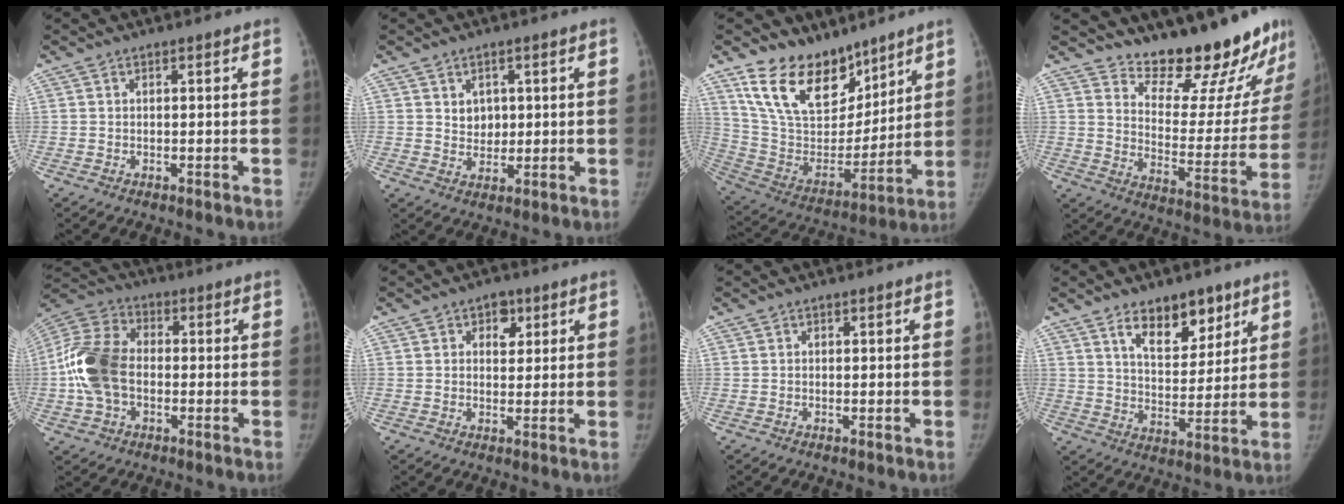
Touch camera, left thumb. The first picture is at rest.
{"total": 4.0, "force": [1.2, 3.3, 1.9], "torque": [-0.005, -0.010, 0.025]}
{"total": 20.2, "force": [14.0, 11.3, 9.2], "torque": [-0.120, -0.074, 0.260]}
{"total": 20.3, "force": [17.7, 5.3, 8.4], "torque": [-0.069, -0.155, 0.244]}
{"total": 14.4, "force": [-1.5, 9.9, 10.4], "torque": [-0.211, 0.031, -0.033]}
{"total": 4.3, "force": [1.8, 3.2, 2.2], "torque": [0.000, -0.004, 0.022]}
{"total": 0.0}
{"total": 11.7, "force": [7.2, 6.3, 6.8], "torque": [-0.066, -0.048, 0.123]}